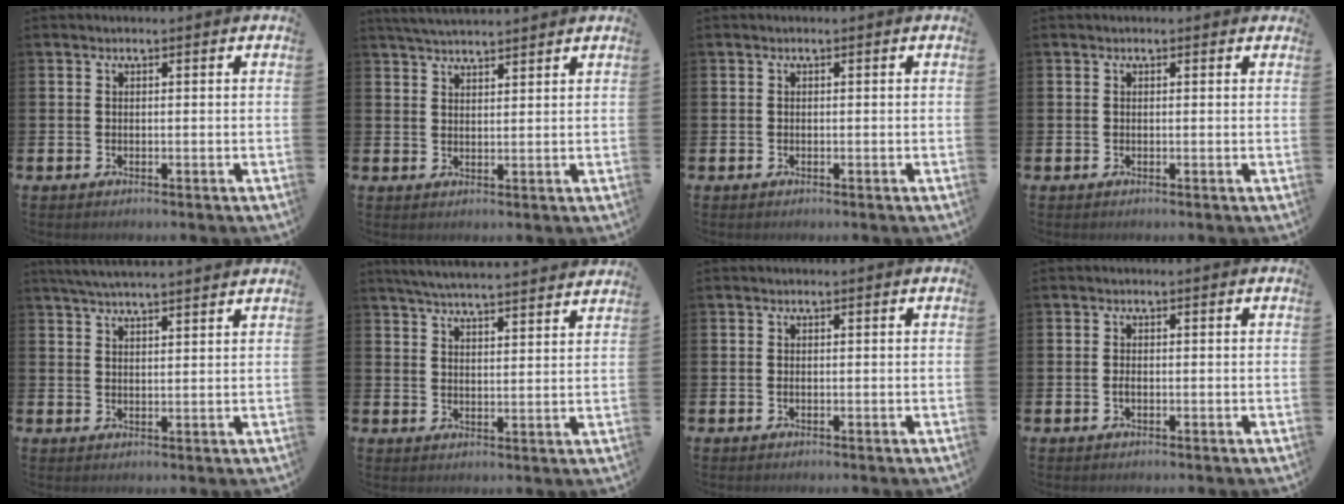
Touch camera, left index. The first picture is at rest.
{"total": 3.7, "force": [3.6, 0.3, 0.7], "torque": [-0.021, -0.014, 0.067]}
{"total": 0.0}
{"total": 0.0}
{"total": 4.3, "force": [4.1, 0.0, 1.0], "torque": [-0.028, -0.014, 0.075]}
{"total": 5.4, "force": [5.3, -0.1, 0.9], "torque": [-0.031, -0.033, 0.094]}
{"total": 0.0}
{"total": 1.0, "force": [-0.3, 0.5, 0.8], "torque": [-0.010, 0.000, -0.007]}